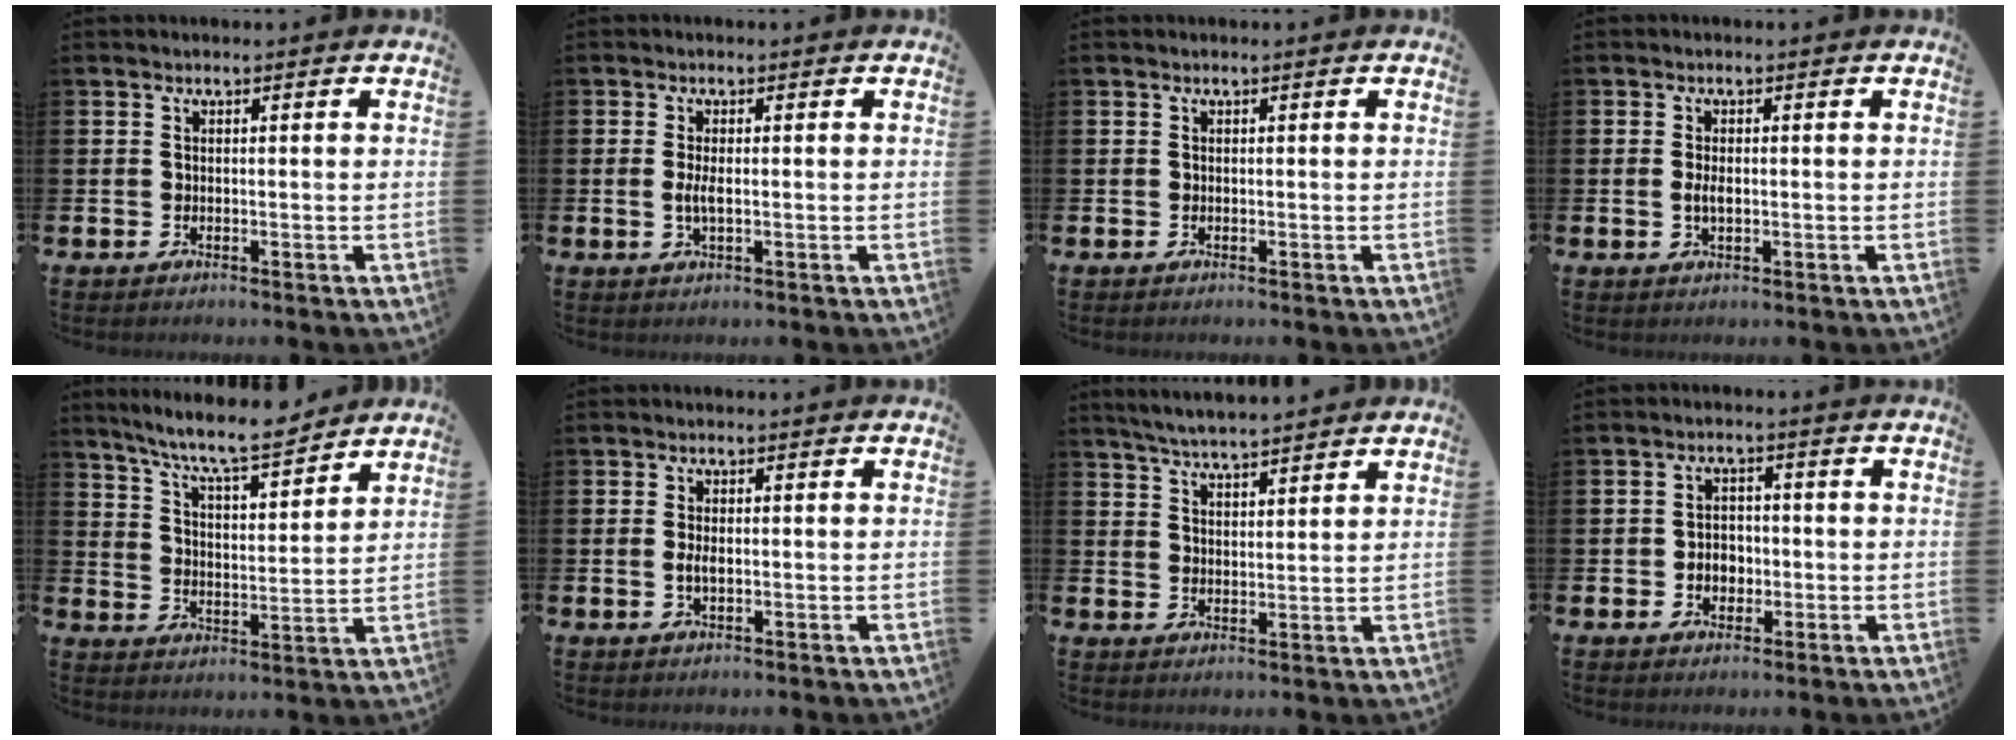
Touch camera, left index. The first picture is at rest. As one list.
[{"total": 2.1, "force": [-0.1, 0.7, 2.0], "torque": [-0.032, 0.000, -0.004]}, {"total": 0.0}, {"total": 1.9, "force": [-0.1, 0.9, 1.7], "torque": [-0.021, -0.001, -0.005]}, {"total": 8.3, "force": [7.7, 0.5, 3.0], "torque": [-0.082, -0.047, 0.136]}, {"total": 1.8, "force": [0.0, 0.8, 1.6], "torque": [-0.028, 0.002, -0.003]}, {"total": 4.8, "force": [4.8, 0.0, 0.7], "torque": [-0.031, -0.021, 0.087]}, {"total": 3.0, "force": [-0.7, 2.5, 1.6], "torque": [-0.014, -0.002, -0.021]}]